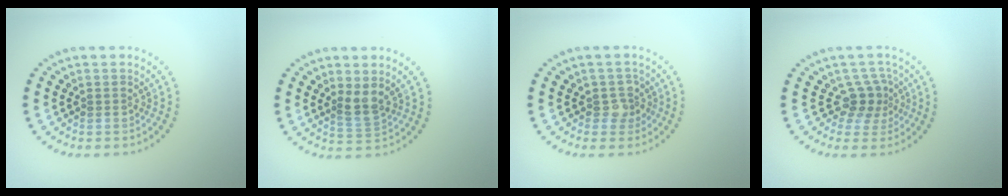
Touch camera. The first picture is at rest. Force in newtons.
{"total": 2.1, "press": 1.6, "slide": 1.4}
{"total": 1.8, "press": 1.5, "slide": 1.0}
{"total": 2.5, "press": 1.7, "slide": 1.9}